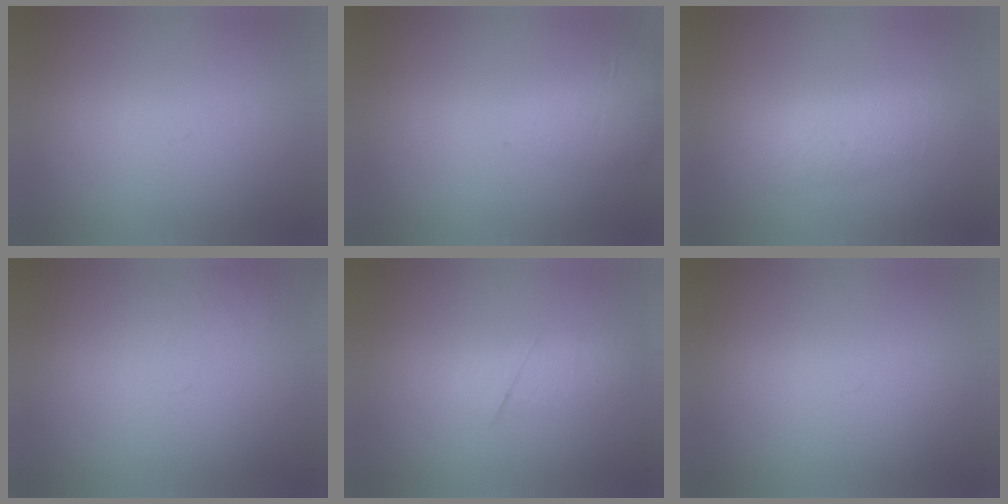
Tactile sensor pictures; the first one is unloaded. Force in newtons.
{"total": 2.1}
{"total": 1.8}
{"total": 1.4}
{"total": 2.1}
{"total": 0.0}